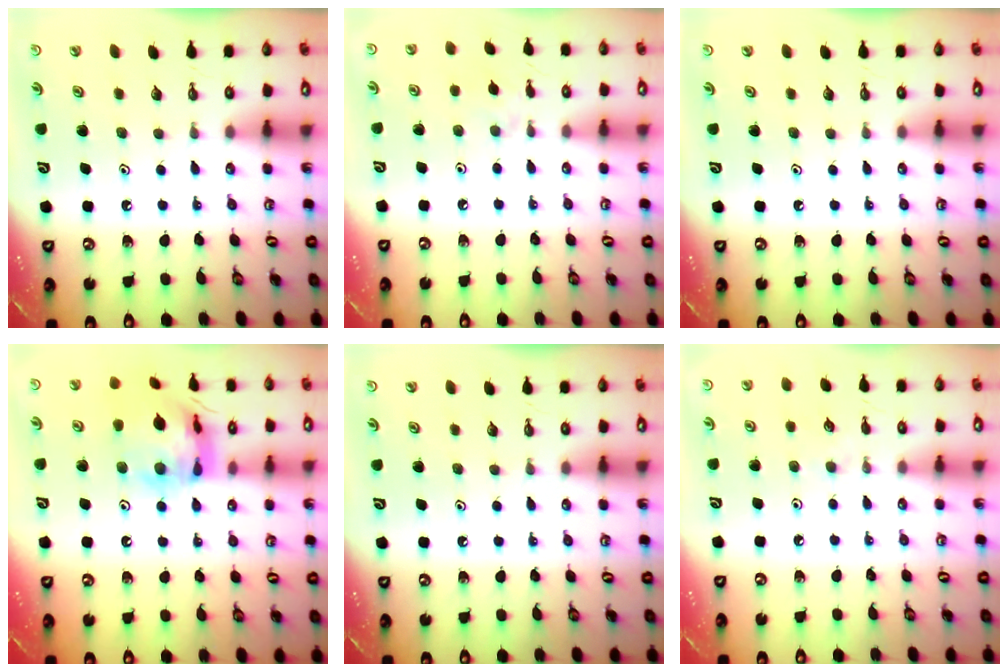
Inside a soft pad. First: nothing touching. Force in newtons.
{"total": 2.4, "press": 2.4, "slide": 0.4}
{"total": 0.0}
{"total": 16.0, "press": 15.9, "slide": 1.9}
{"total": 0.0}
{"total": 1.9, "press": 1.8, "slide": 0.3}